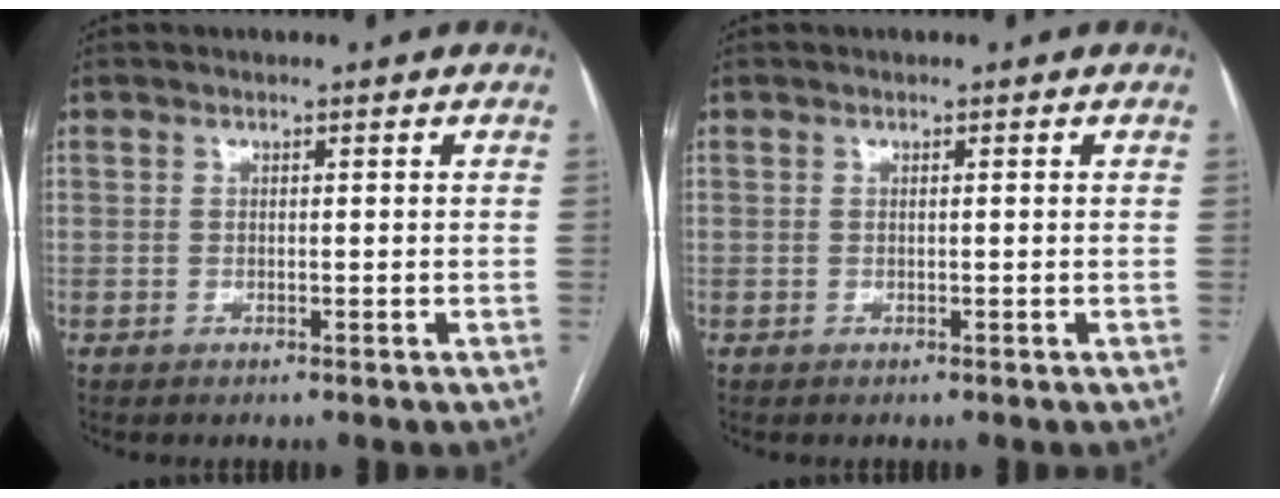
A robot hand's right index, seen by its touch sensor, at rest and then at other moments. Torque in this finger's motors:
{"motor_torque": [-0.03, 0.05, -0.02, 0.00]}